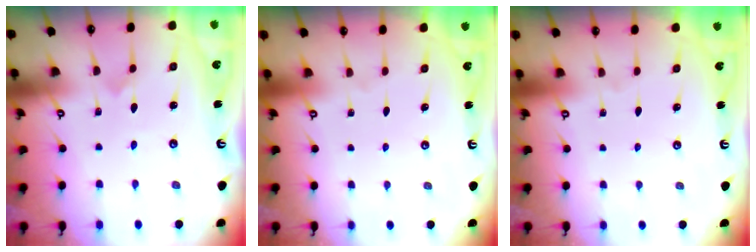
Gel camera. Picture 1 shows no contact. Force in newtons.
{"total": 0.0}
{"total": 0.0}